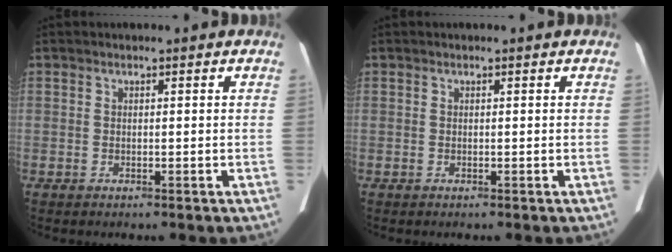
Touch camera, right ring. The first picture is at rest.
{"total": 0.0}